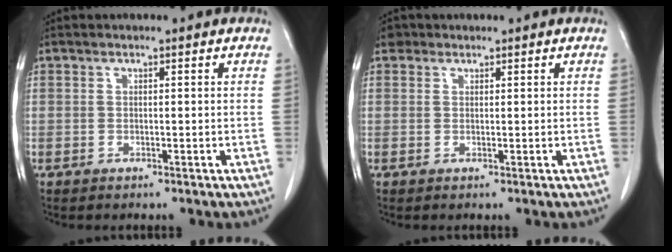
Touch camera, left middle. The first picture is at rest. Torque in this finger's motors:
{"motor_torque": [0.29, -0.23, -0.01, 0.00]}